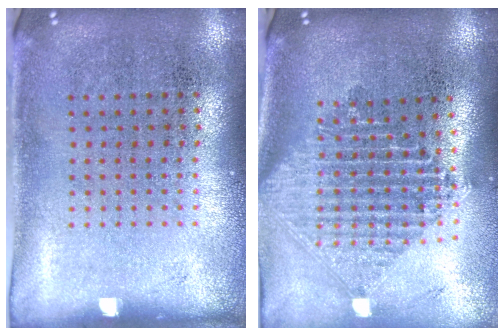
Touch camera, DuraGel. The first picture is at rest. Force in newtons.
{"total": 2.4, "press": 1.9, "slide": 1.5}